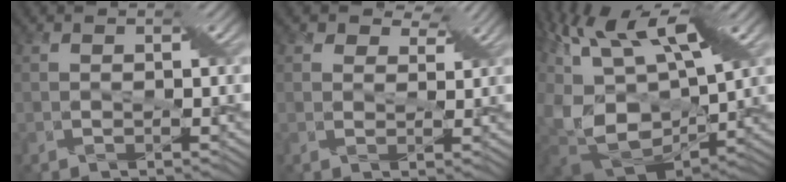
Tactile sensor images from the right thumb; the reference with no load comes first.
{"total": 5.1, "force": [3.9, 2.7, 1.9], "torque": [-0.039, -0.003, 0.058]}
{"total": 17.5, "force": [1.1, 9.3, 14.8], "torque": [-0.282, 0.037, 0.059]}